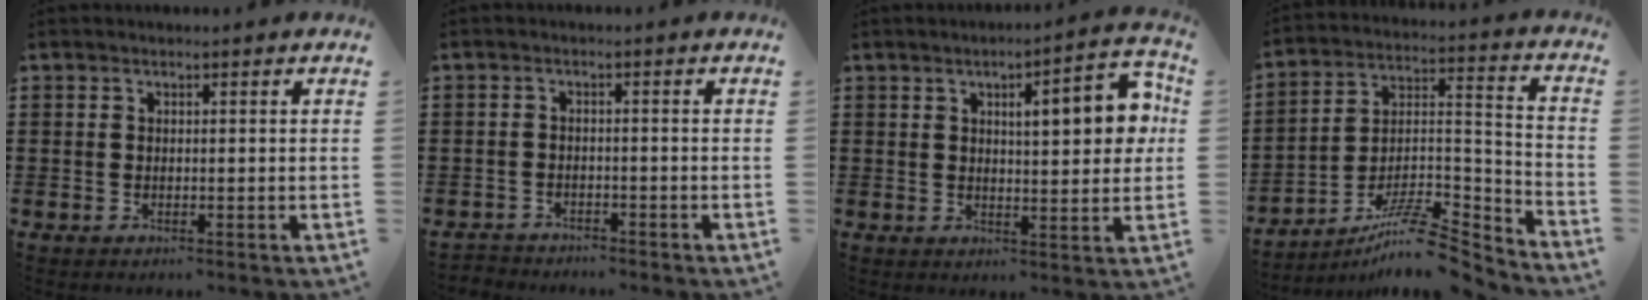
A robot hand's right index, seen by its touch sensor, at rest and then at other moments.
{"total": 2.0, "force": [-1.9, 0.4, -0.3], "torque": [-0.001, 0.002, -0.044]}
{"total": 8.5, "force": [2.6, 2.2, 7.8], "torque": [-0.110, -0.005, 0.034]}
{"total": 9.7, "force": [-7.7, 2.0, 5.4], "torque": [-0.087, 0.014, -0.150]}